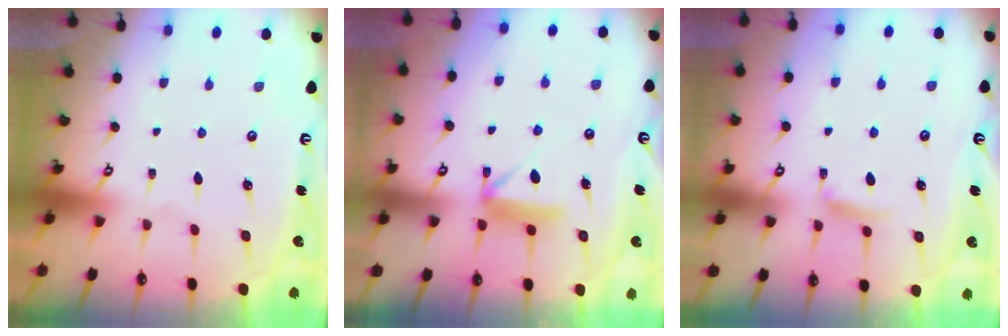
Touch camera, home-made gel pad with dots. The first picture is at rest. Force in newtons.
{"total": 8.6, "press": 8.6, "slide": 0.6}
{"total": 6.1, "press": 6.1, "slide": 0.9}